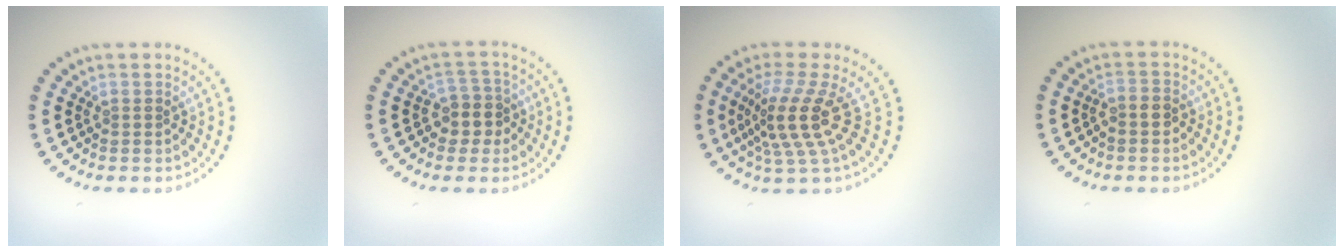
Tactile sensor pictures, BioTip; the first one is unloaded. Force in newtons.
{"total": 2.7, "press": 2.3, "slide": 1.4}
{"total": 4.5, "press": 3.1, "slide": 3.2}
{"total": 1.2, "press": 0.9, "slide": 0.7}